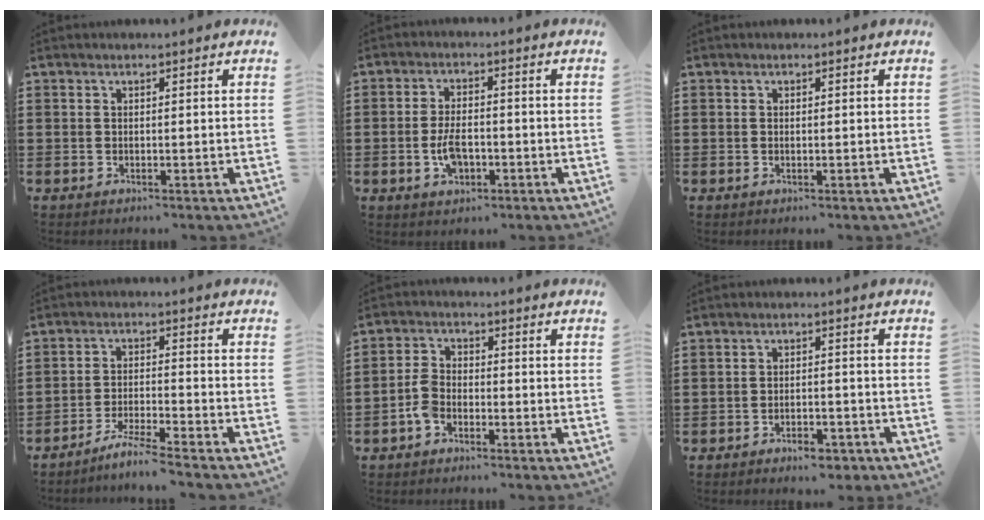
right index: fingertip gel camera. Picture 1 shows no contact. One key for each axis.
{"total": 5.0, "fx": -1.3, "fy": 2.6, "fz": 4.1, "tx": -0.085, "ty": 0.003, "tz": -0.024}
{"total": 0.0}
{"total": 4.8, "fx": -4.4, "fy": -0.9, "fz": 1.6, "tx": -0.034, "ty": -0.012, "tz": -0.086}
{"total": 3.6, "fx": -2.0, "fy": 2.1, "fz": 2.2, "tx": -0.063, "ty": 0.001, "tz": -0.045}
{"total": 3.5, "fx": -3.1, "fy": 0.7, "fz": 1.4, "tx": -0.025, "ty": 0.005, "tz": -0.060}